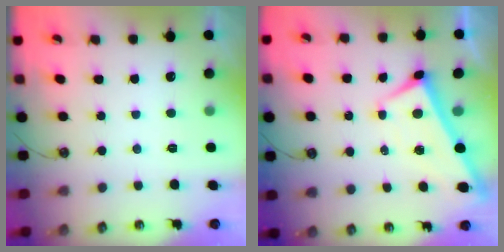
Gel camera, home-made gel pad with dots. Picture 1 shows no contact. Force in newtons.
{"total": 1.9, "press": 1.9, "slide": 0.2}